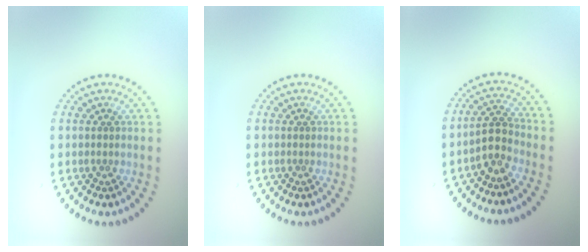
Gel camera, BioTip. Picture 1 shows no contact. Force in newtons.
{"total": 0.0}
{"total": 2.3, "press": 2.0, "slide": 1.1}